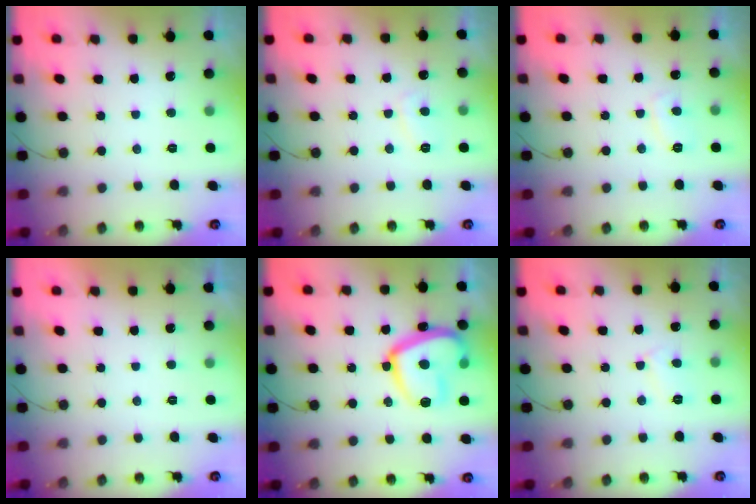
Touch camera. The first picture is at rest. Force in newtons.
{"total": 2.9, "press": 2.9, "slide": 0.1}
{"total": 3.1, "press": 3.1, "slide": 0.3}
{"total": 2.2, "press": 2.1, "slide": 0.4}
{"total": 18.3, "press": 18.3, "slide": 1.6}
{"total": 4.6, "press": 4.6, "slide": 0.6}